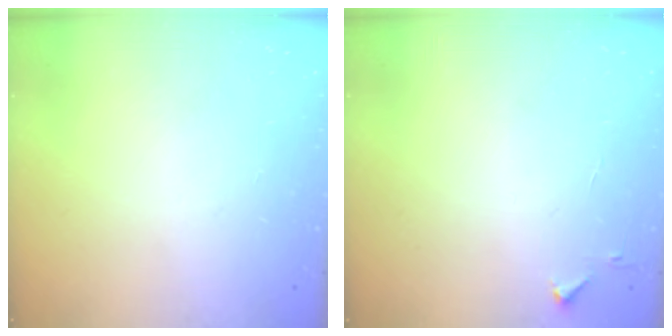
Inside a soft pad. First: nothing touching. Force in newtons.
{"total": 2.8, "press": 2.8, "slide": 0.4}